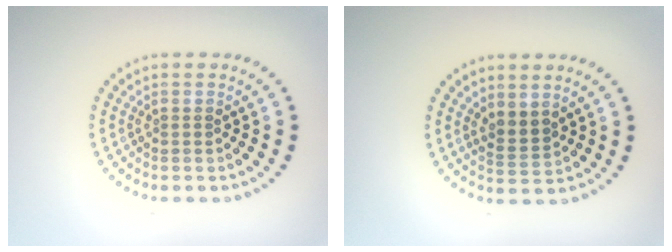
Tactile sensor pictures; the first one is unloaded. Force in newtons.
{"total": 2.0, "press": 1.6, "slide": 1.2}